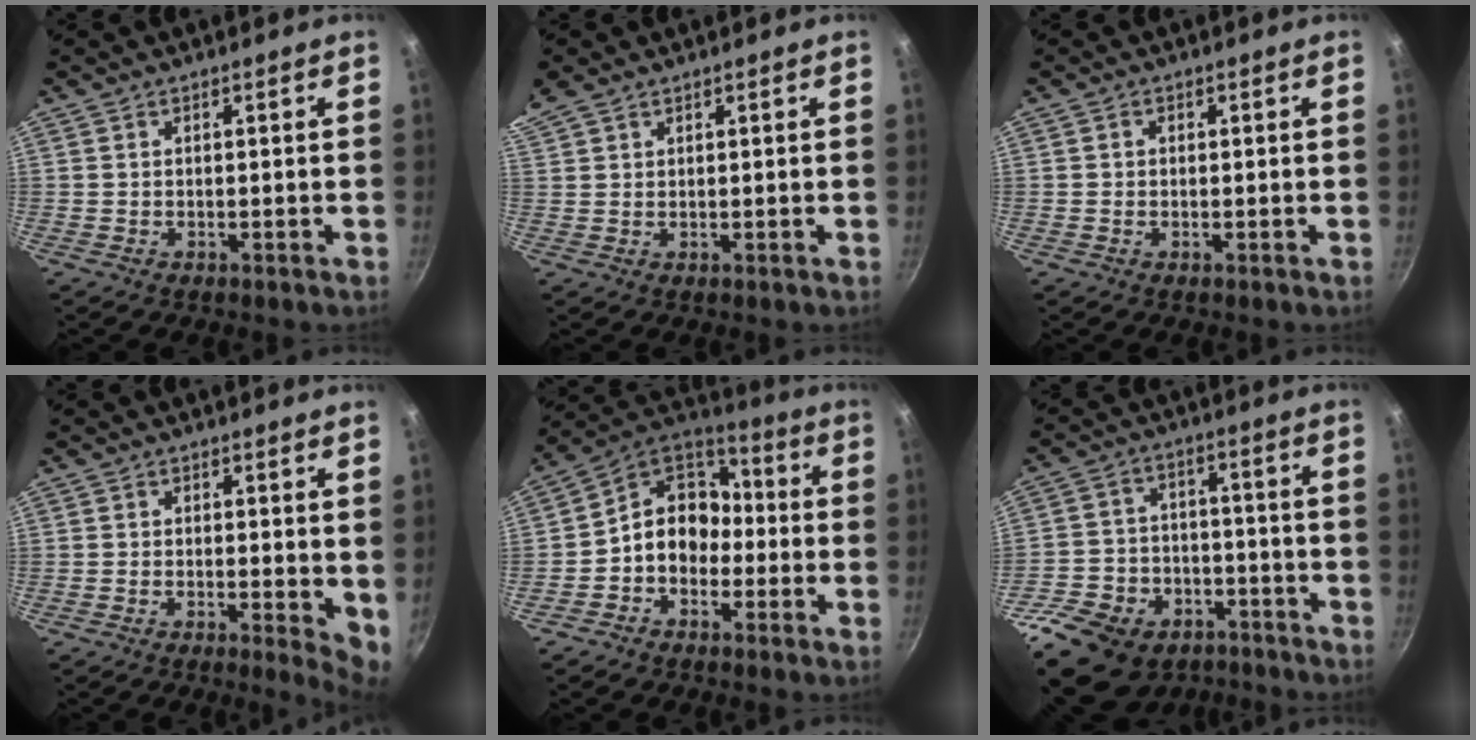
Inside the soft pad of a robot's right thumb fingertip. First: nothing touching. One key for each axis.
{"total": 5.2, "fx": 3.7, "fy": 2.8, "fz": 2.4, "tx": -0.050, "ty": 0.015, "tz": 0.077}
{"total": 0.9, "fx": 0.0, "fy": 0.8, "fz": 0.4, "tx": -0.005, "ty": 0.004, "tz": -0.002}
{"total": 4.8, "fx": 0.1, "fy": 1.6, "fz": 4.6, "tx": -0.057, "ty": -0.011, "tz": -0.001}
{"total": 11.1, "fx": -2.6, "fy": 9.0, "fz": 6.0, "tx": -0.053, "ty": 0.053, "tz": -0.072}
{"total": 19.4, "fx": -11.8, "fy": 13.0, "fz": 8.3, "tx": -0.137, "ty": 0.067, "tz": -0.178}